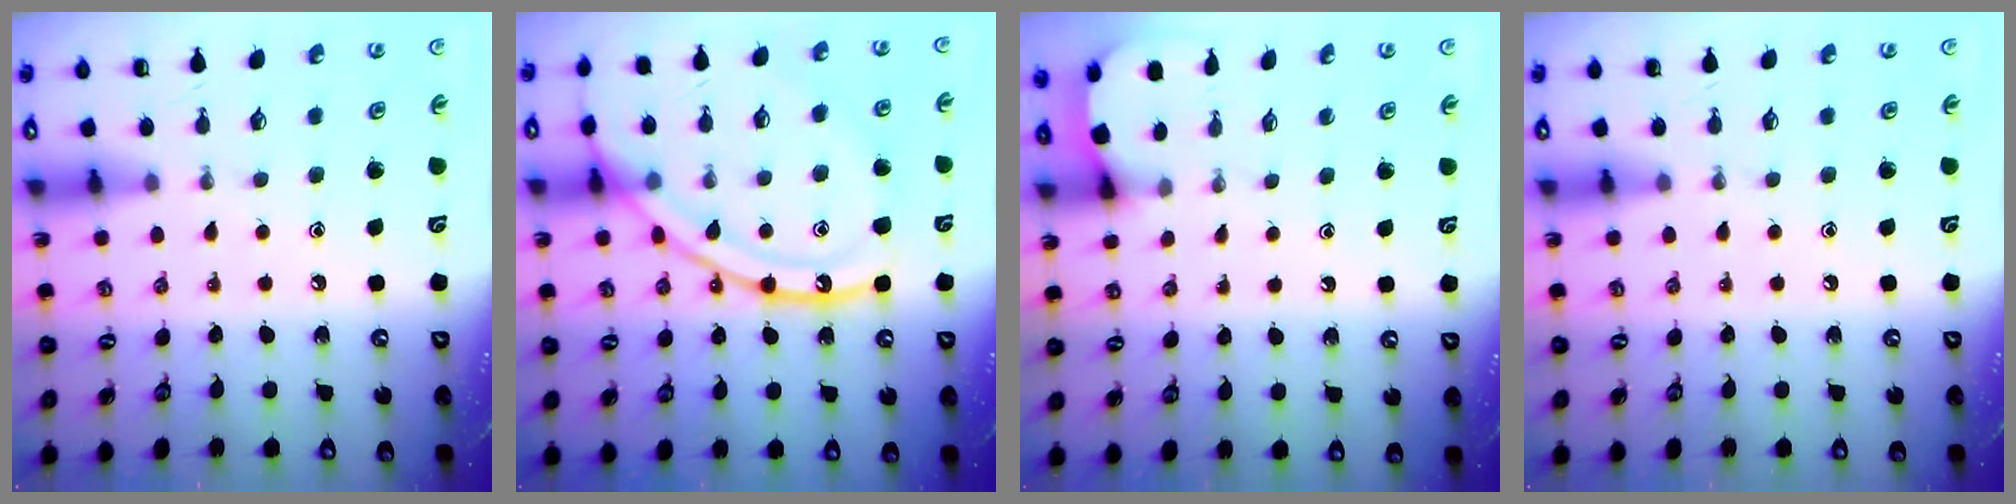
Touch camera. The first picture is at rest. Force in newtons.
{"total": 18.5, "press": 18.4, "slide": 1.6}
{"total": 2.6, "press": 2.6, "slide": 0.4}
{"total": 0.0}